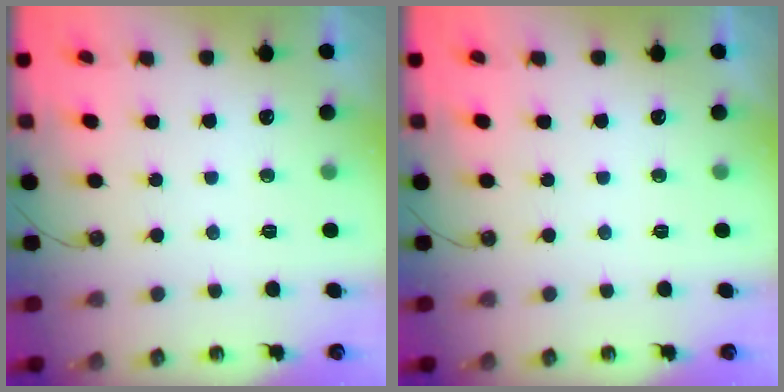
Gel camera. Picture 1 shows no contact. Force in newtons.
{"total": 0.0}